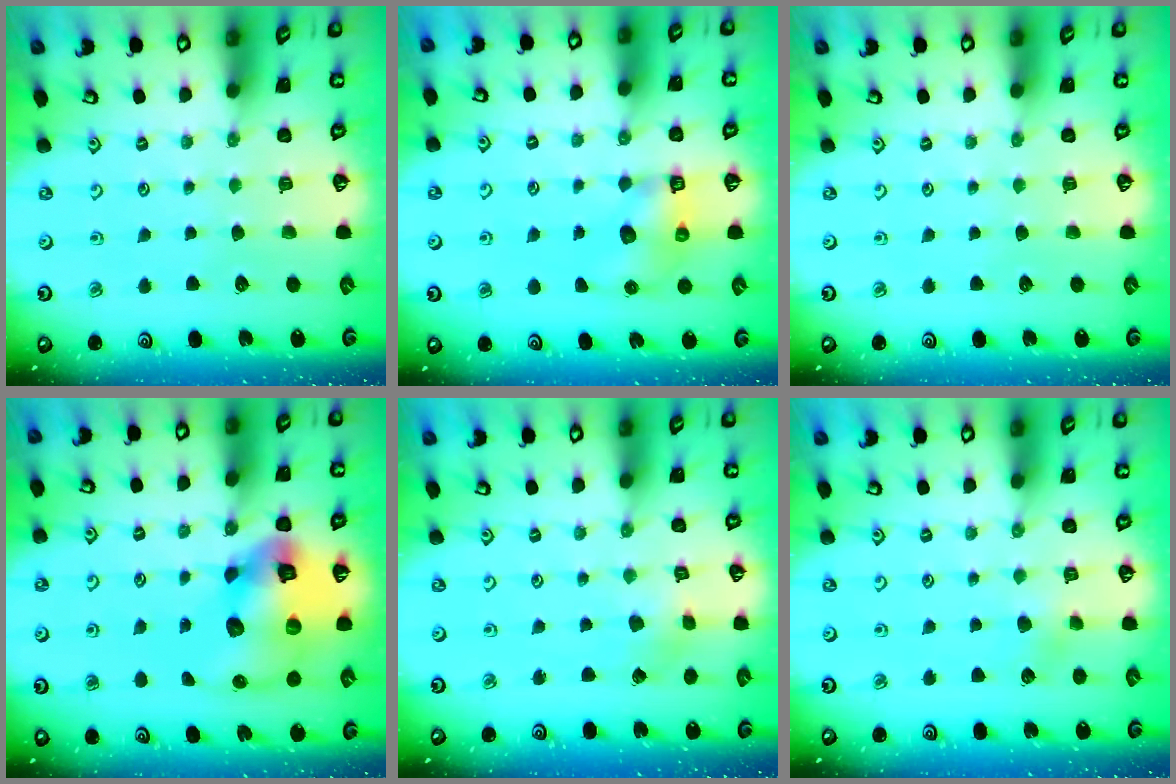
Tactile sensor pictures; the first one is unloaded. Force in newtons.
{"total": 6.8, "press": 6.8, "slide": 0.7}
{"total": 0.0}
{"total": 17.8, "press": 17.6, "slide": 2.6}
{"total": 1.7, "press": 1.7, "slide": 0.3}
{"total": 2.2, "press": 2.2, "slide": 0.3}